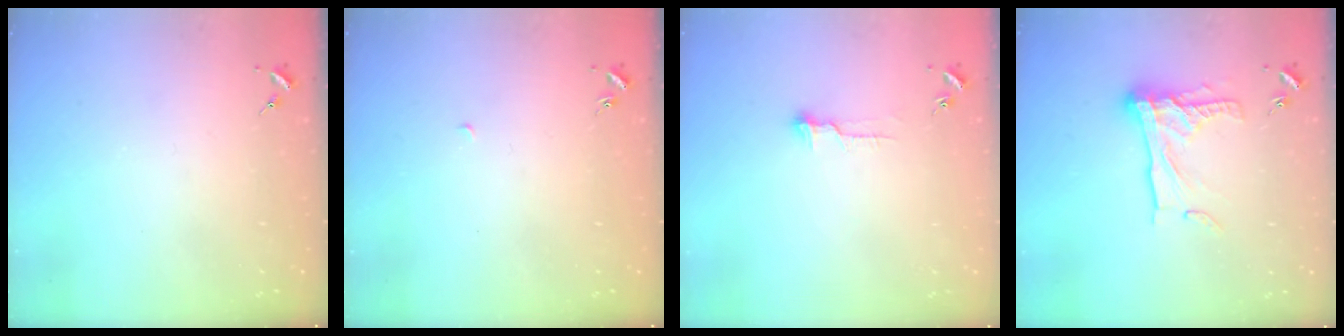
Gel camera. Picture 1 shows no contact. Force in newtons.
{"total": 2.1, "press": 2.1, "slide": 0.1}
{"total": 7.3, "press": 7.3, "slide": 0.7}
{"total": 16.2, "press": 16.2, "slide": 1.3}